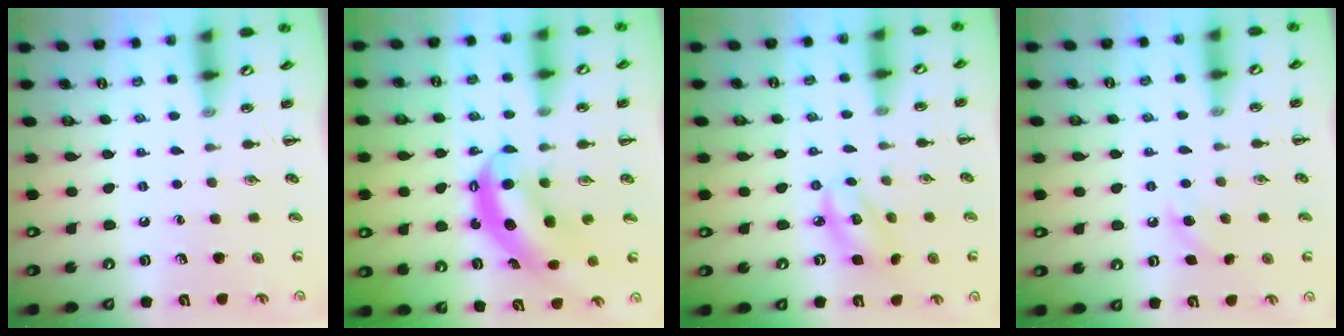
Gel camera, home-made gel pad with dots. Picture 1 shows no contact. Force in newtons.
{"total": 7.4, "press": 7.2, "slide": 1.8}
{"total": 4.9, "press": 4.8, "slide": 0.8}
{"total": 4.4, "press": 4.2, "slide": 1.2}